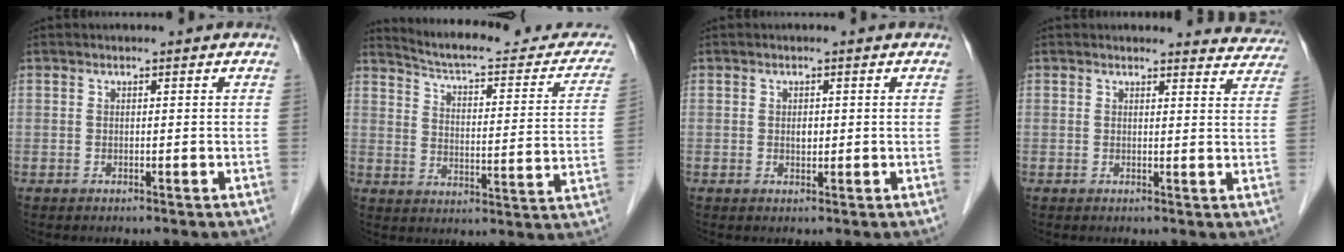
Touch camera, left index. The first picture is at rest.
{"total": 21.9, "force": [20.1, 4.2, 7.5], "torque": [-0.093, -0.036, 0.246]}
{"total": 1.3, "force": [0.1, 0.8, 1.0], "torque": [-0.015, 0.001, 0.003]}
{"total": 5.6, "force": [5.4, 1.3, -0.3], "torque": [0.022, -0.025, 0.032]}